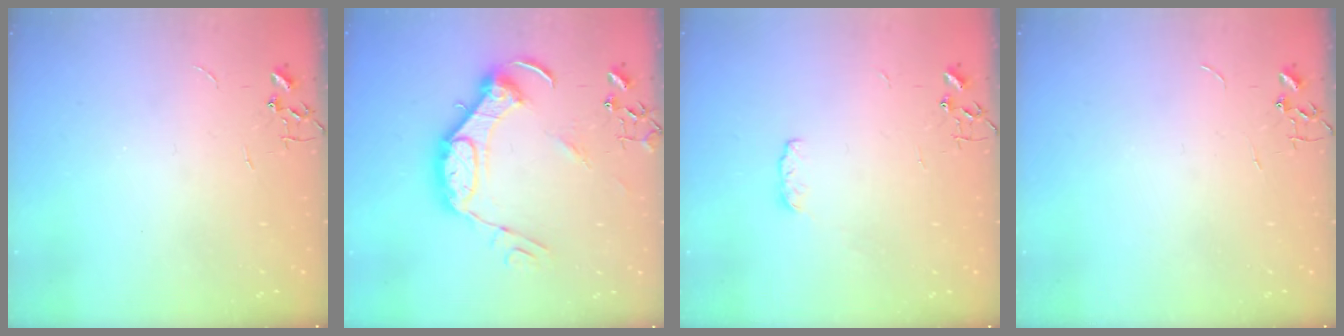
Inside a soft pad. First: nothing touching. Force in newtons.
{"total": 15.6, "press": 15.6, "slide": 1.5}
{"total": 3.7, "press": 3.6, "slide": 0.6}
{"total": 0.0}